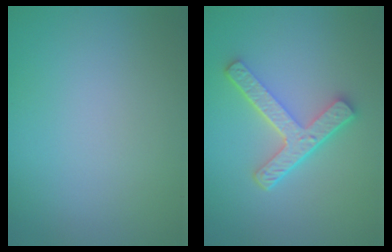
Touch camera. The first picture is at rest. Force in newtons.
{"total": 4.8, "press": 3.7, "slide": 3.2}